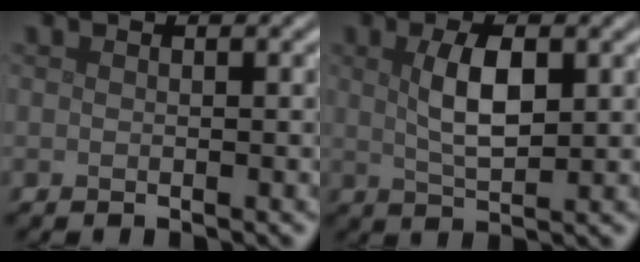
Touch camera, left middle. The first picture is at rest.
{"total": 4.0, "force": [1.0, 1.5, 3.5], "torque": [-0.075, 0.001, 0.020]}